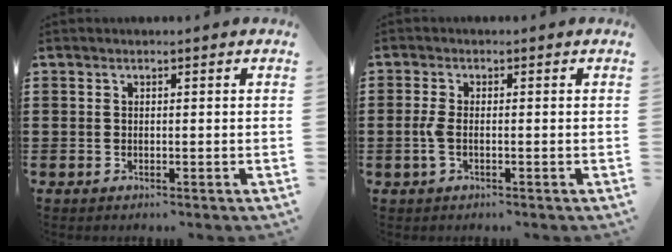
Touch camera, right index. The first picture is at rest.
{"total": 2.6, "force": [-0.5, 1.0, 2.4], "torque": [-0.066, -0.007, -0.017]}